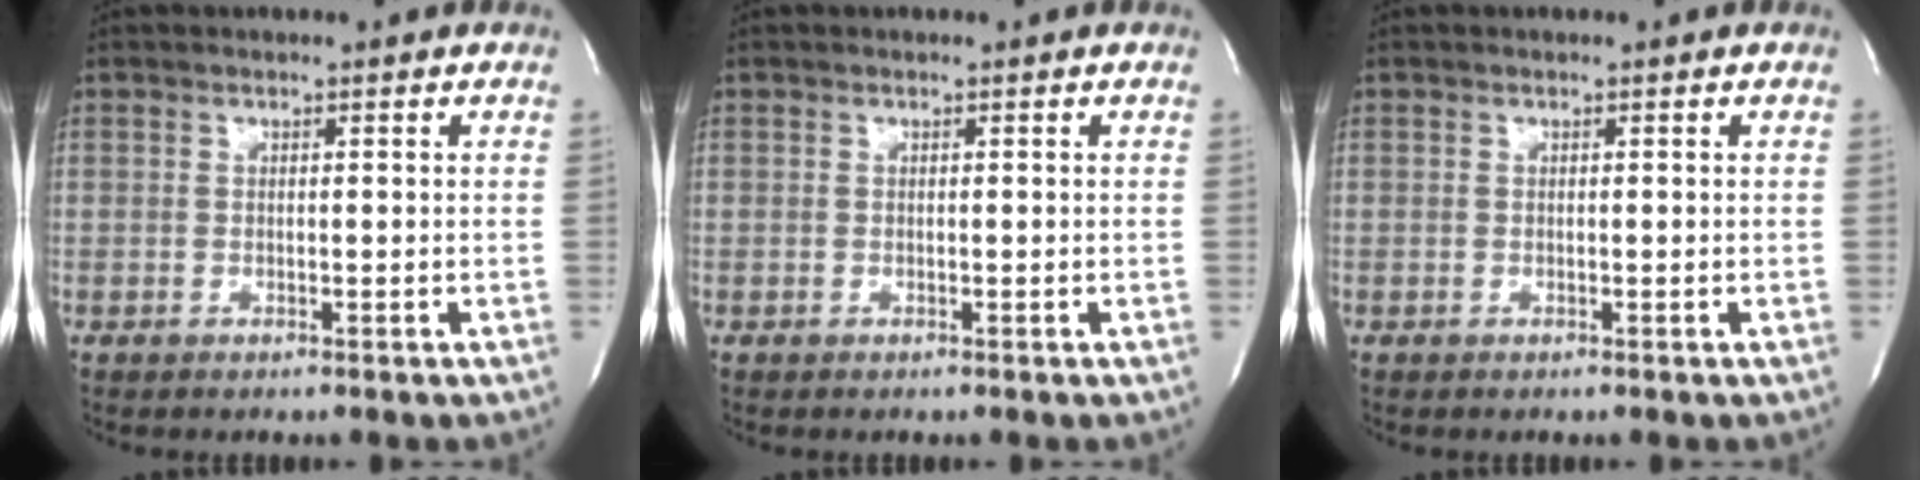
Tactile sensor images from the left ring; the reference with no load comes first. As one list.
[{"total": 0.0}, {"total": 0.0}]